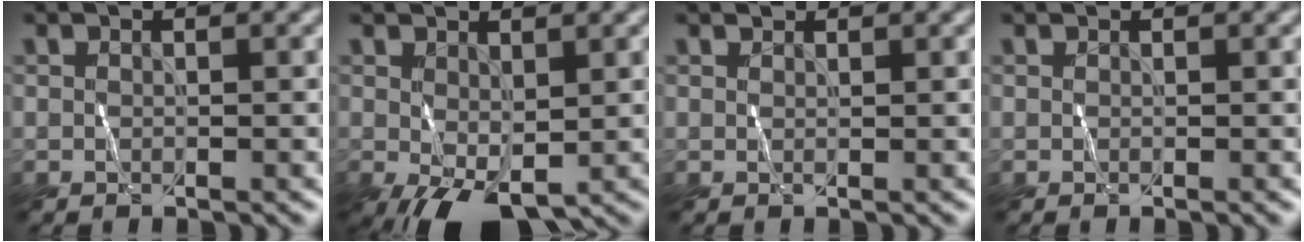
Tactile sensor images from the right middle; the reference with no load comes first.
{"total": 4.3, "force": [-0.6, 2.2, 3.7], "torque": [-0.083, -0.003, -0.006]}
{"total": 0.7, "force": [0.7, 0.1, 0.0], "torque": [-0.004, 0.003, 0.011]}
{"total": 0.6, "force": [0.5, 0.0, 0.2], "torque": [-0.004, -0.001, 0.005]}